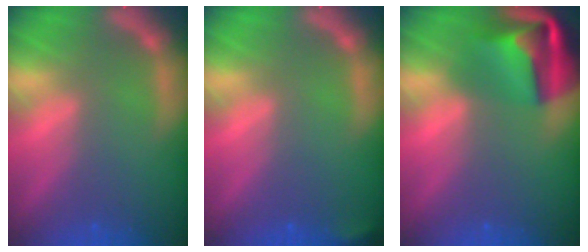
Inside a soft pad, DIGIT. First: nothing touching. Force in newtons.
{"total": 1.4}
{"total": 8.9}